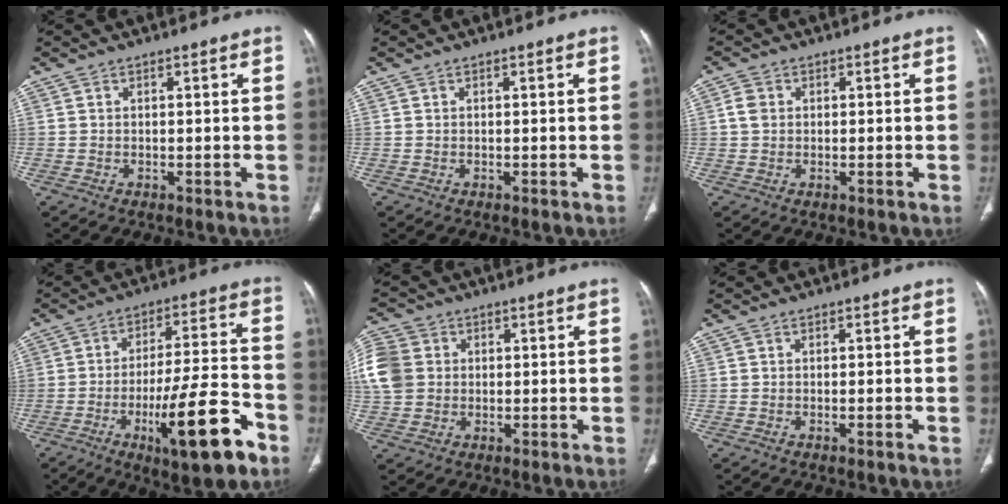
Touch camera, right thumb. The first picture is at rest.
{"total": 0.0}
{"total": 2.3, "force": [0.2, 1.8, 1.4], "torque": [-0.027, 0.002, 0.001]}
{"total": 17.2, "force": [-8.0, 4.1, 14.7], "torque": [-0.233, 0.036, -0.116]}
{"total": 13.5, "force": [1.7, 11.6, 6.6], "torque": [-0.178, 0.028, 0.035]}
{"total": 1.0, "force": [-0.3, 0.0, 0.9], "torque": [-0.013, -0.002, -0.003]}